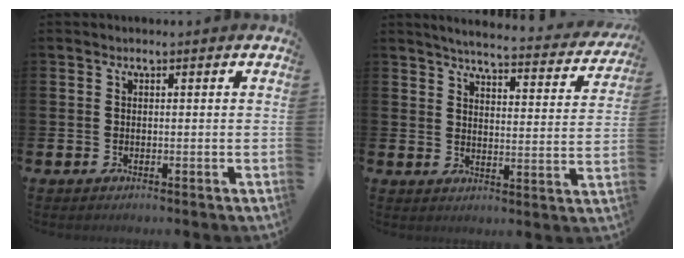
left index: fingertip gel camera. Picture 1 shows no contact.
{"total": 4.7, "force": [4.4, 0.2, 1.5], "torque": [-0.038, -0.038, 0.069]}